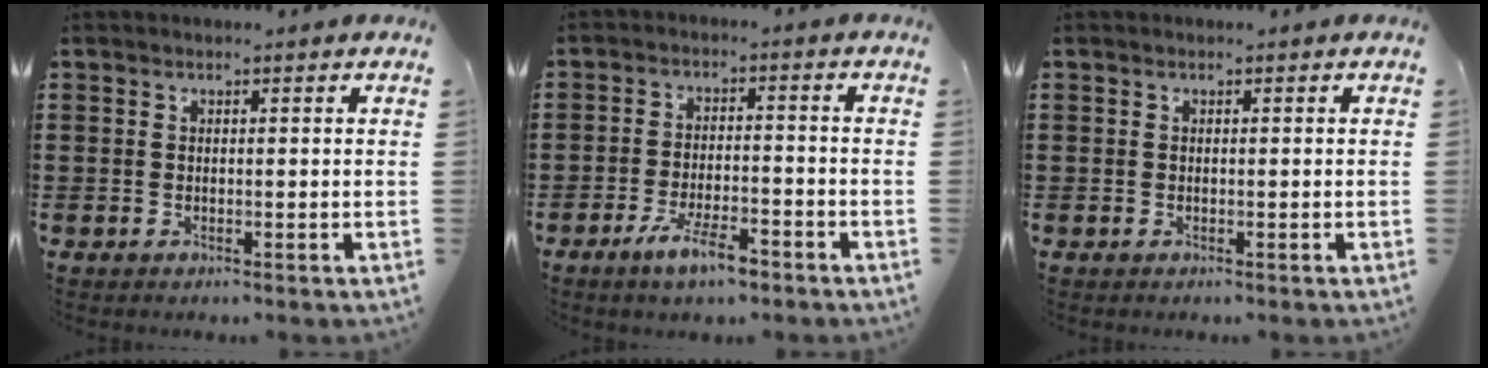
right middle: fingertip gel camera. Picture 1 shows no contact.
{"total": 6.0, "force": [-4.1, 1.6, 4.1], "torque": [-0.084, 0.000, -0.075]}
{"total": 0.0}